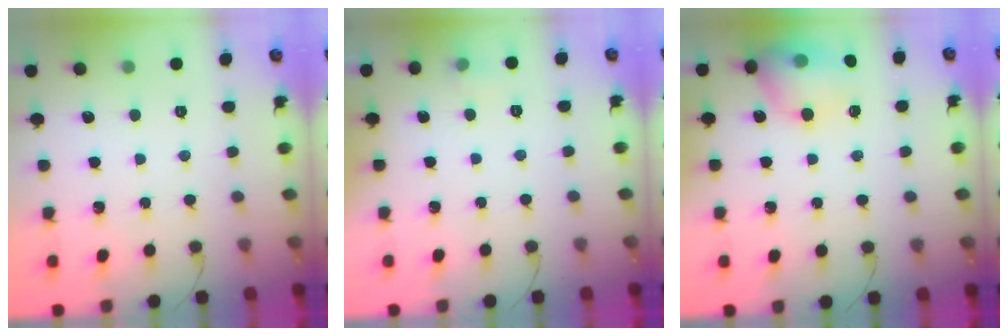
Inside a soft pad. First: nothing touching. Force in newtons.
{"total": 3.8, "press": 3.6, "slide": 1.3}
{"total": 15.6, "press": 15.4, "slide": 2.1}